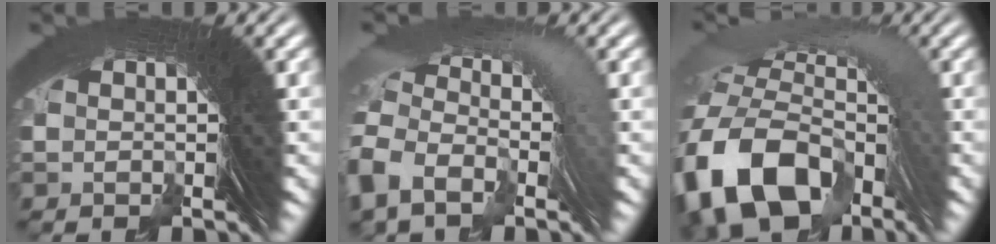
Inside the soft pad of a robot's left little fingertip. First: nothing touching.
{"total": 4.0, "force": [0.2, 2.9, 2.8], "torque": [-0.053, 0.012, 0.001]}
{"total": 9.0, "force": [-1.5, 6.2, 6.3], "torque": [-0.146, -0.028, -0.008]}